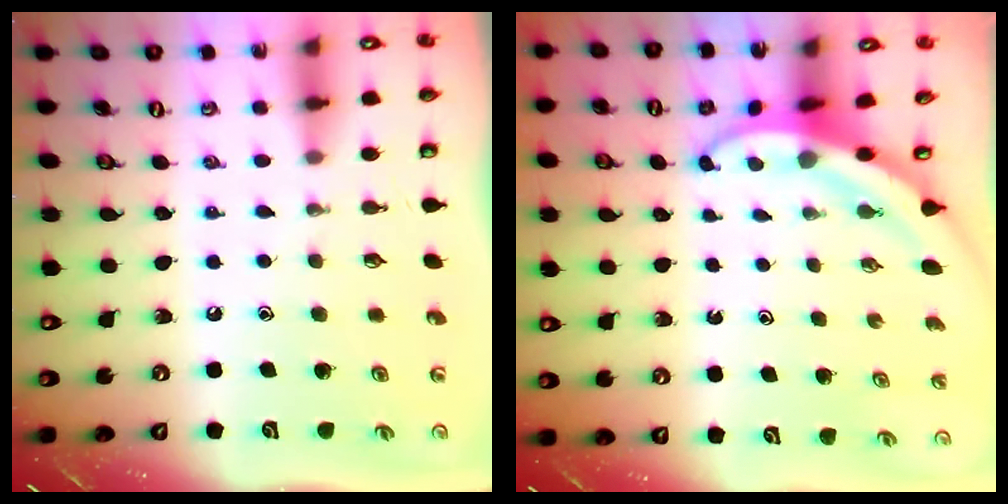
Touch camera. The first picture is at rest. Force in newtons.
{"total": 3.7, "press": 3.7, "slide": 0.5}